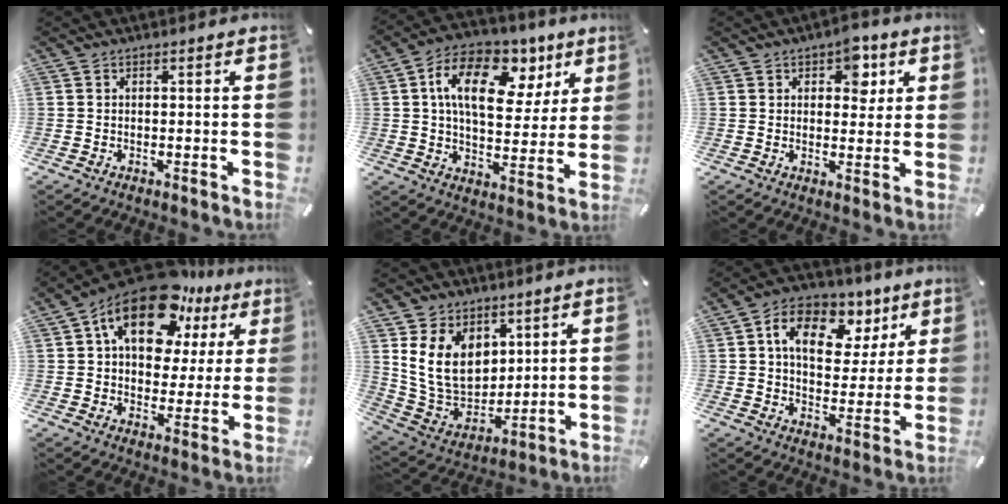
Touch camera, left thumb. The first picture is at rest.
{"total": 17.3, "force": [7.2, 10.4, 11.8], "torque": [-0.187, -0.021, 0.123]}
{"total": 6.4, "force": [2.9, 4.3, 3.8], "torque": [-0.029, -0.009, 0.041]}
{"total": 20.2, "force": [11.9, 11.0, 12.1], "torque": [-0.204, -0.061, 0.205]}
{"total": 14.6, "force": [5.1, 11.5, 7.4], "torque": [-0.181, -0.026, 0.099]}
{"total": 12.9, "force": [5.8, 9.1, 7.0], "torque": [-0.106, -0.026, 0.101]}